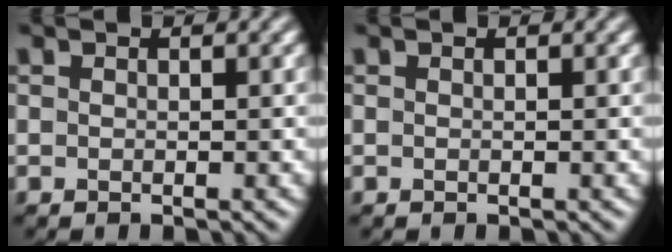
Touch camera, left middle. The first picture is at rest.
{"total": 0.0}